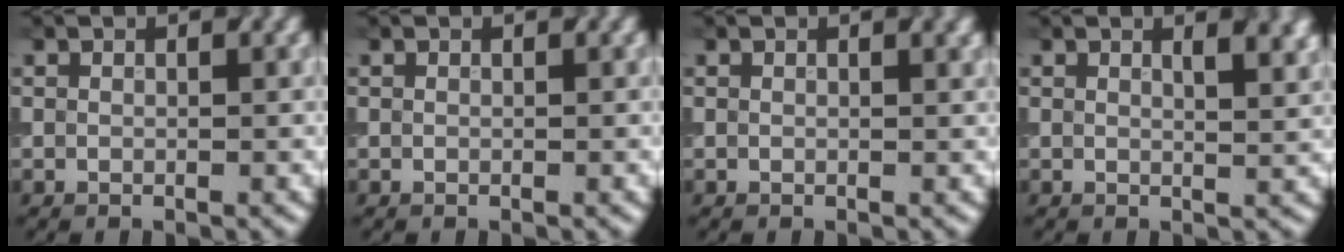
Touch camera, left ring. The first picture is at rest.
{"total": 0.0}
{"total": 0.5, "force": [0.3, 0.1, 0.4], "torque": [-0.004, -0.001, 0.006]}
{"total": 2.5, "force": [1.2, 0.9, 2.0], "torque": [-0.023, 0.003, 0.025]}